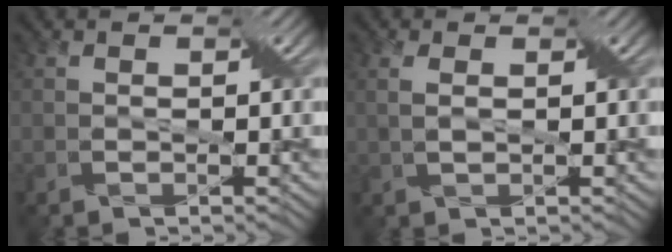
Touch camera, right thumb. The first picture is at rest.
{"total": 1.8, "force": [0.5, 0.7, 1.6], "torque": [-0.040, 0.003, 0.013]}